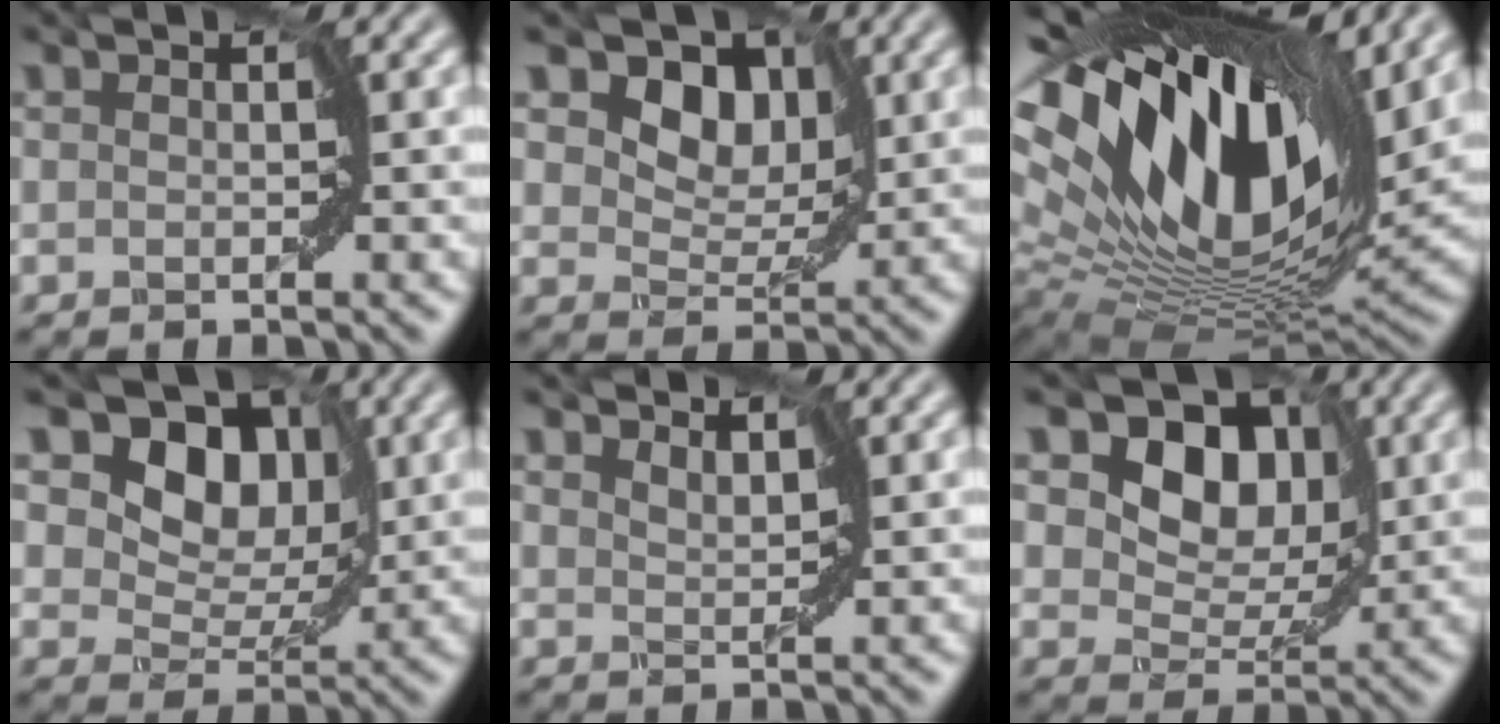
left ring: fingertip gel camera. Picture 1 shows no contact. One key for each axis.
{"total": 8.3, "fx": 4.2, "fy": 5.4, "fz": 4.6, "tx": -0.074, "ty": 0.014, "tz": 0.049}
{"total": 18.2, "fx": 8.6, "fy": 8.3, "fz": 13.7, "tx": -0.269, "ty": 0.028, "tz": 0.145}
{"total": 12.4, "fx": 6.4, "fy": 8.0, "fz": 6.9, "tx": -0.091, "ty": 0.028, "tz": 0.087}
{"total": 1.8, "fx": 1.8, "fy": 0.0, "fz": 0.0, "tx": -0.004, "ty": -0.001, "tz": 0.032}
{"total": 10.9, "fx": 5.2, "fy": 7.3, "fz": 6.3, "tx": -0.086, "ty": 0.025, "tz": 0.064}